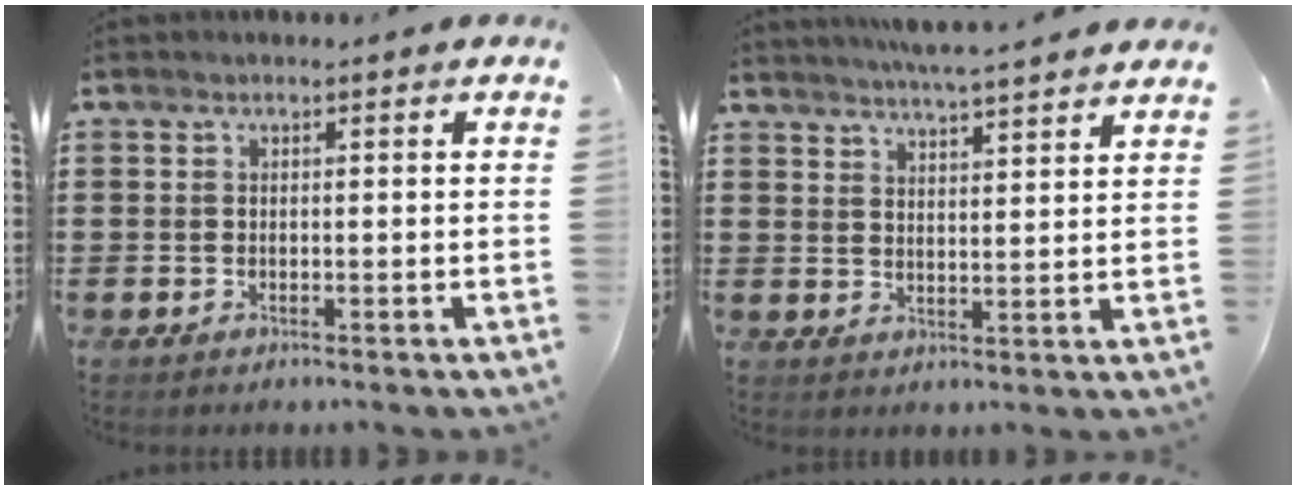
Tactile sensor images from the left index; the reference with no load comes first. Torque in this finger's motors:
{"motor_torque": [-0.57, -1.57, -0.68, 0.10]}